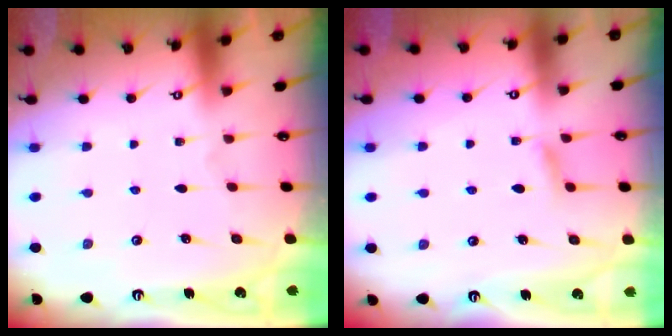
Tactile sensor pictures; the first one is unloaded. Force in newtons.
{"total": 4.8, "press": 4.7, "slide": 0.6}